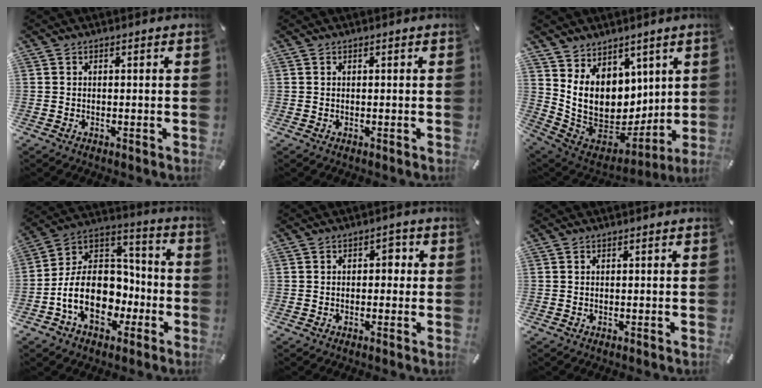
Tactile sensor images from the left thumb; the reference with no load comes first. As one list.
[{"total": 0.0}, {"total": 12.5, "force": [4.8, 10.4, 5.0], "torque": [-0.110, -0.053, 0.103]}, {"total": 17.9, "force": [-4.9, 13.6, 10.5], "torque": [-0.208, 0.007, -0.081]}, {"total": 2.6, "force": [0.1, 1.8, 1.8], "torque": [-0.015, 0.001, -0.008]}, {"total": 0.0}]